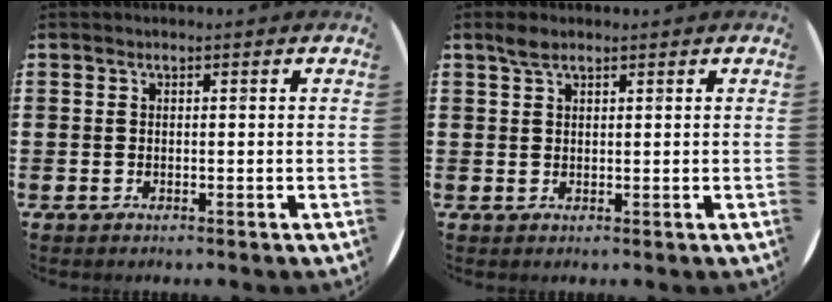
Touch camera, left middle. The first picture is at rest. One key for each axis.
{"total": 1.9, "fx": 1.5, "fy": 0.7, "fz": 1.0, "tx": -0.013, "ty": 0.002, "tz": 0.024}